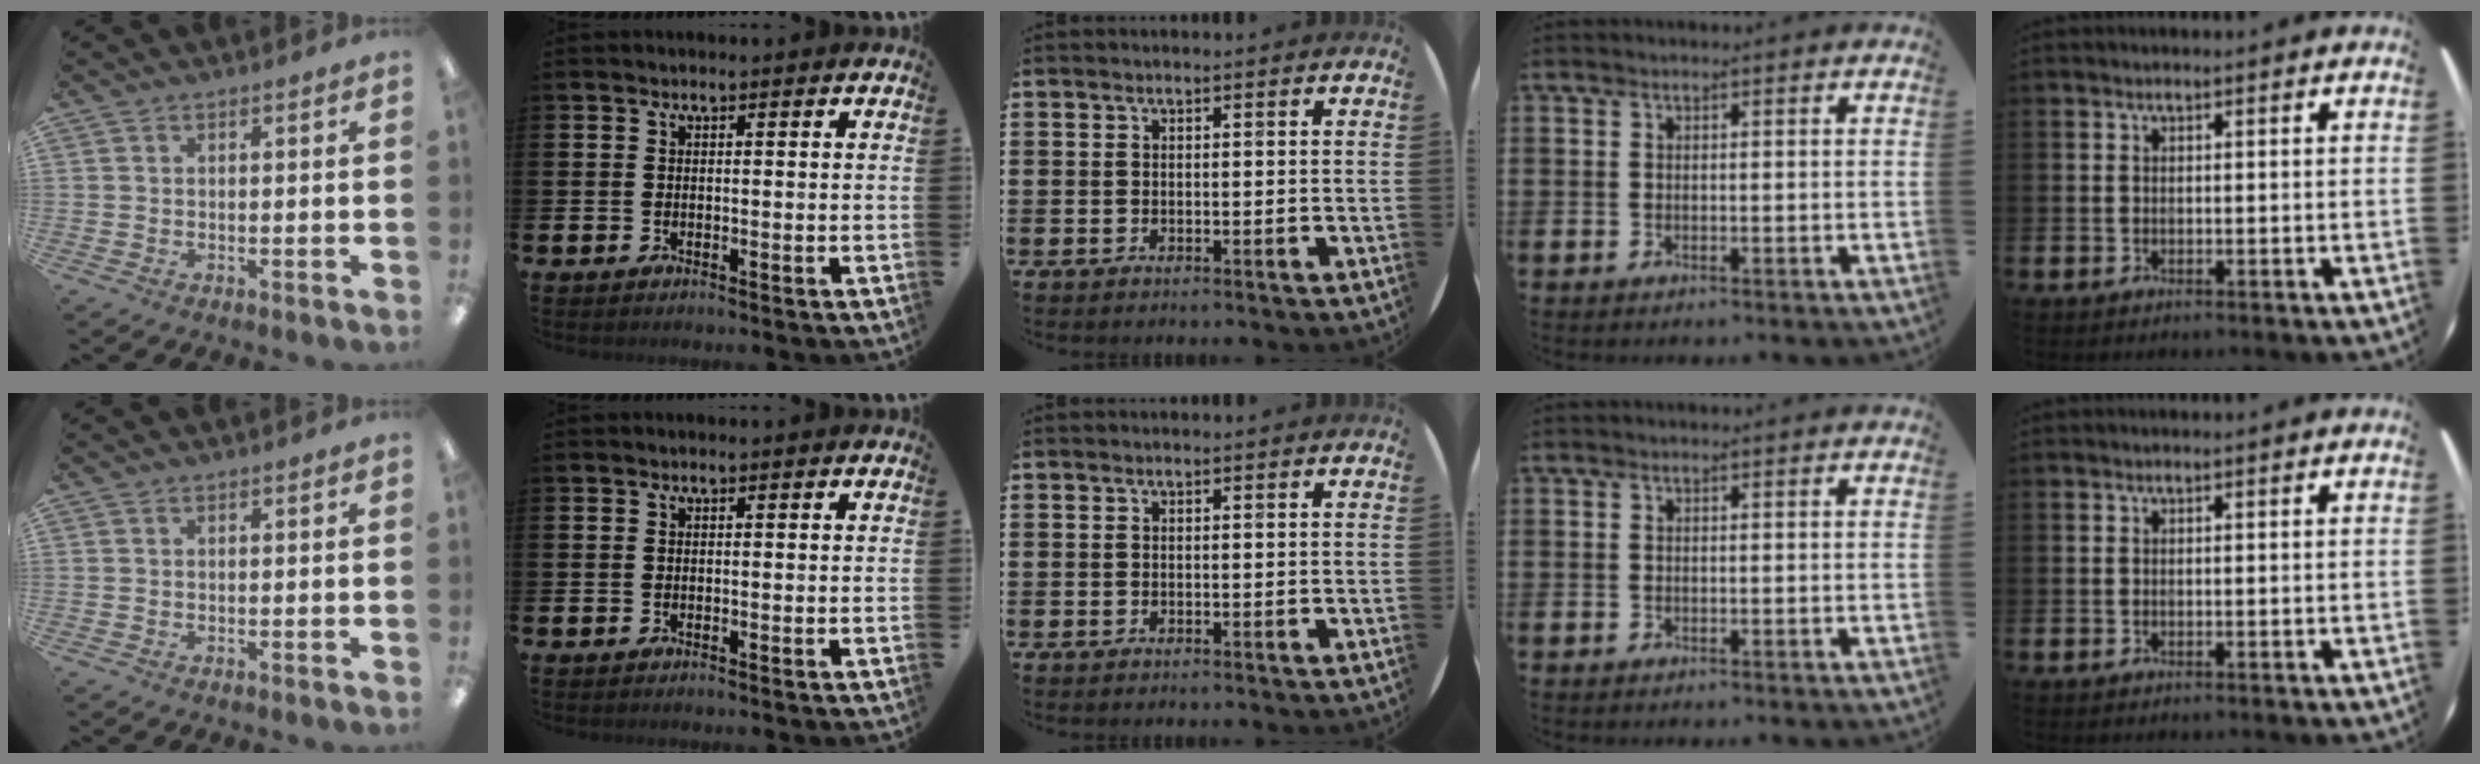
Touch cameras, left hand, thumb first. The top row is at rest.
{}